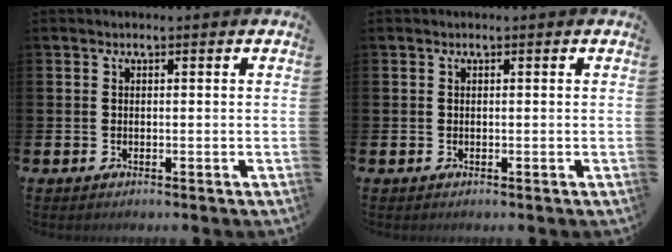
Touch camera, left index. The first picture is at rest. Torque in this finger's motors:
{"motor_torque": [0.00, 0.00, 0.00, 0.01]}